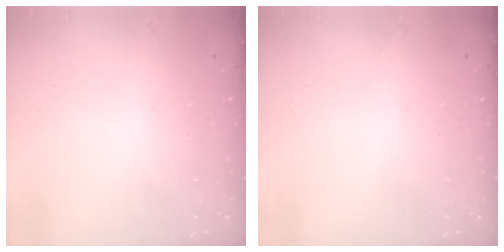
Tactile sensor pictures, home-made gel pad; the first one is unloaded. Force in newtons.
{"total": 0.0}